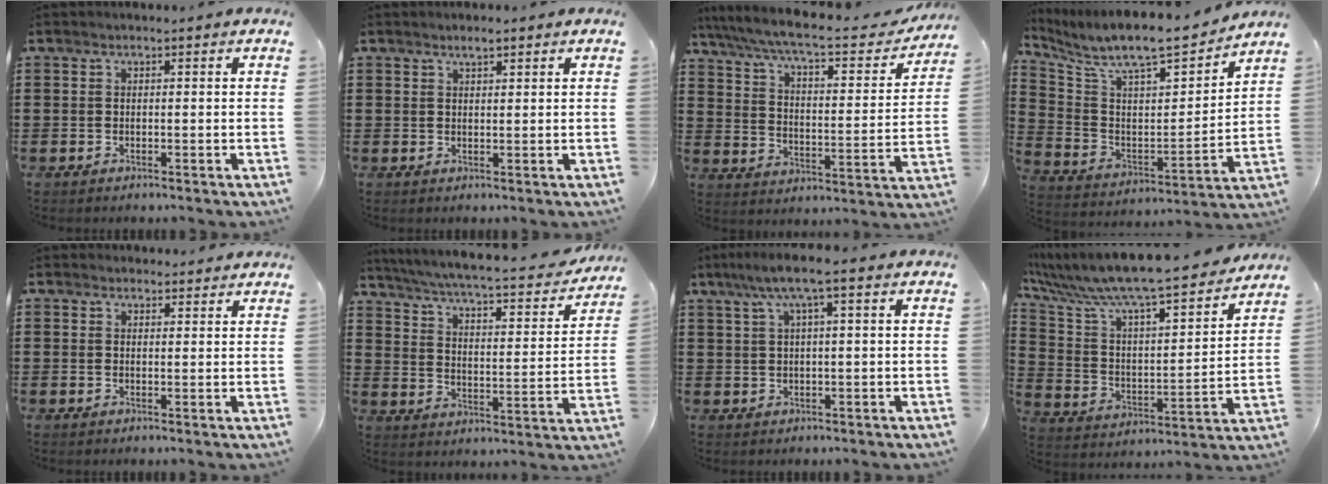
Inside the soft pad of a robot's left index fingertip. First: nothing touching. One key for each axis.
{"total": 1.7, "fx": 1.3, "fy": 0.3, "fz": 1.0, "tx": -0.020, "ty": 0.002, "tz": 0.024}
{"total": 7.9, "fx": 6.7, "fy": 0.7, "fz": 4.1, "tx": -0.109, "ty": -0.045, "tz": 0.110}
{"total": 8.8, "fx": 7.8, "fy": 1.4, "fz": 4.0, "tx": -0.107, "ty": -0.064, "tz": 0.125}
{"total": 1.9, "fx": 1.8, "fy": 0.6, "fz": 0.1, "tx": 0.001, "ty": 0.000, "tz": 0.034}
{"total": 4.8, "fx": 4.2, "fy": -0.1, "fz": 2.4, "tx": -0.068, "ty": -0.038, "tz": 0.062}
{"total": 4.8, "fx": 1.7, "fy": 0.4, "fz": 4.5, "tx": -0.097, "ty": 0.002, "tz": 0.021}
{"total": 9.6, "fx": 8.4, "fy": 0.6, "fz": 4.4, "tx": -0.126, "ty": -0.073, "tz": 0.137}